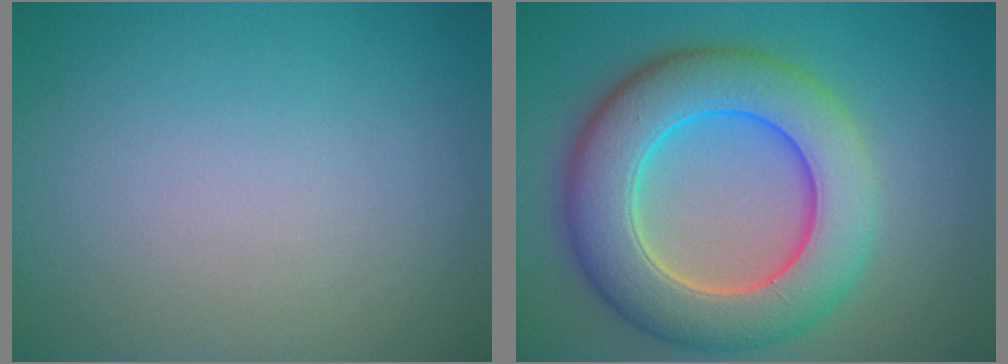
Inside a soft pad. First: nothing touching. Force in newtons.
{"total": 9.8, "press": 9.8, "slide": 0.1}